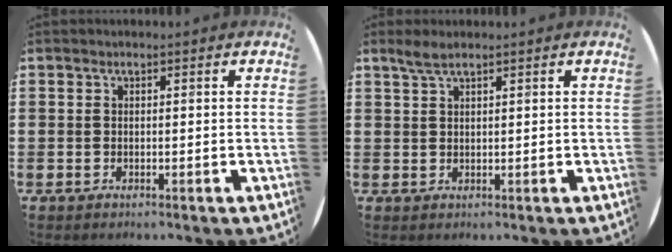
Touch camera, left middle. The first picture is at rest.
{"total": 2.0, "force": [1.6, 0.2, 1.2], "torque": [-0.025, 0.003, 0.029]}